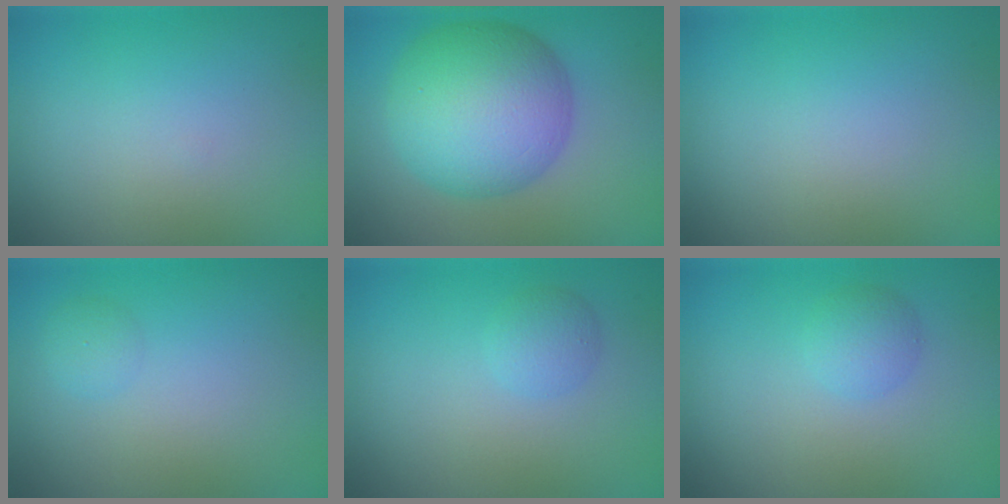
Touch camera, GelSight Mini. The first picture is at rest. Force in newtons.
{"total": 9.7, "press": 9.7, "slide": 0.1}
{"total": 0.0}
{"total": 0.8, "press": 0.8, "slide": 0.0}
{"total": 1.5, "press": 1.5, "slide": 0.1}
{"total": 1.7, "press": 1.7, "slide": 0.0}